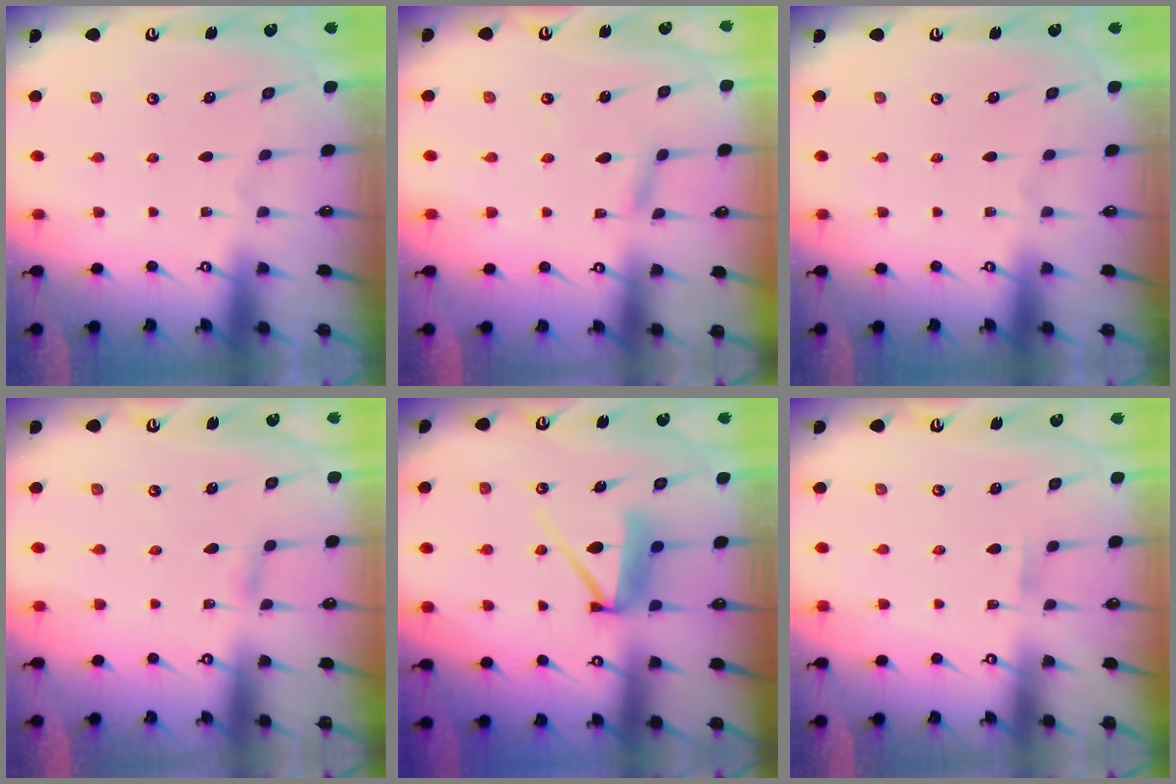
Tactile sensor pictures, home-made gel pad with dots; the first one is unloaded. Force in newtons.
{"total": 2.5, "press": 2.5, "slide": 0.1}
{"total": 0.0}
{"total": 3.7, "press": 3.6, "slide": 0.5}
{"total": 11.2, "press": 11.2, "slide": 0.7}
{"total": 3.2, "press": 3.2, "slide": 0.3}